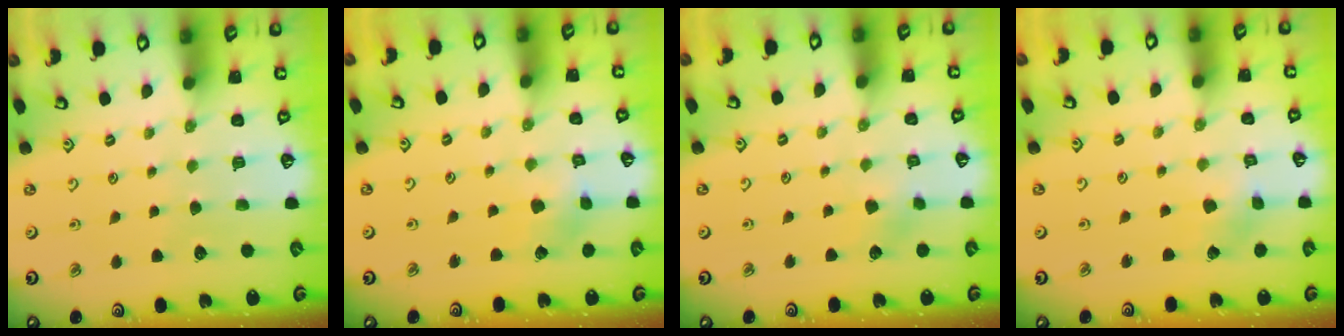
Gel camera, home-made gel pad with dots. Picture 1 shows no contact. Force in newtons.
{"total": 2.8, "press": 2.7, "slide": 0.4}
{"total": 3.4, "press": 3.4, "slide": 0.3}
{"total": 2.2, "press": 2.2, "slide": 0.1}